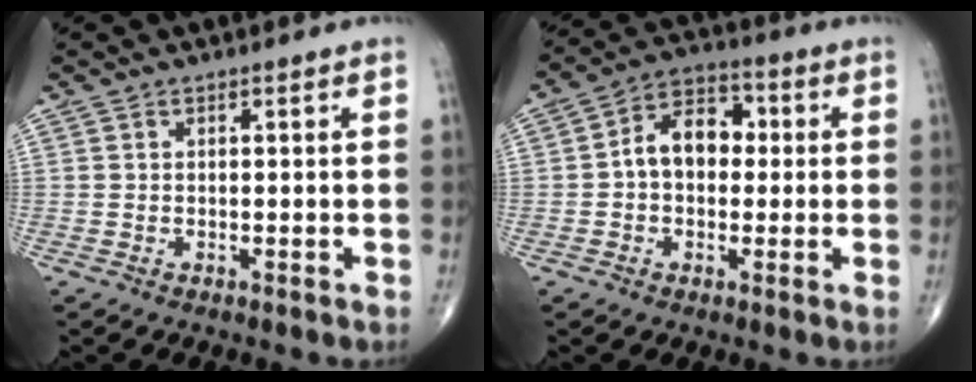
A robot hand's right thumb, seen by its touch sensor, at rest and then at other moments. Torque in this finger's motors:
{"motor_torque": [-0.40, 0.63, 0.55, -0.24, 0.22]}